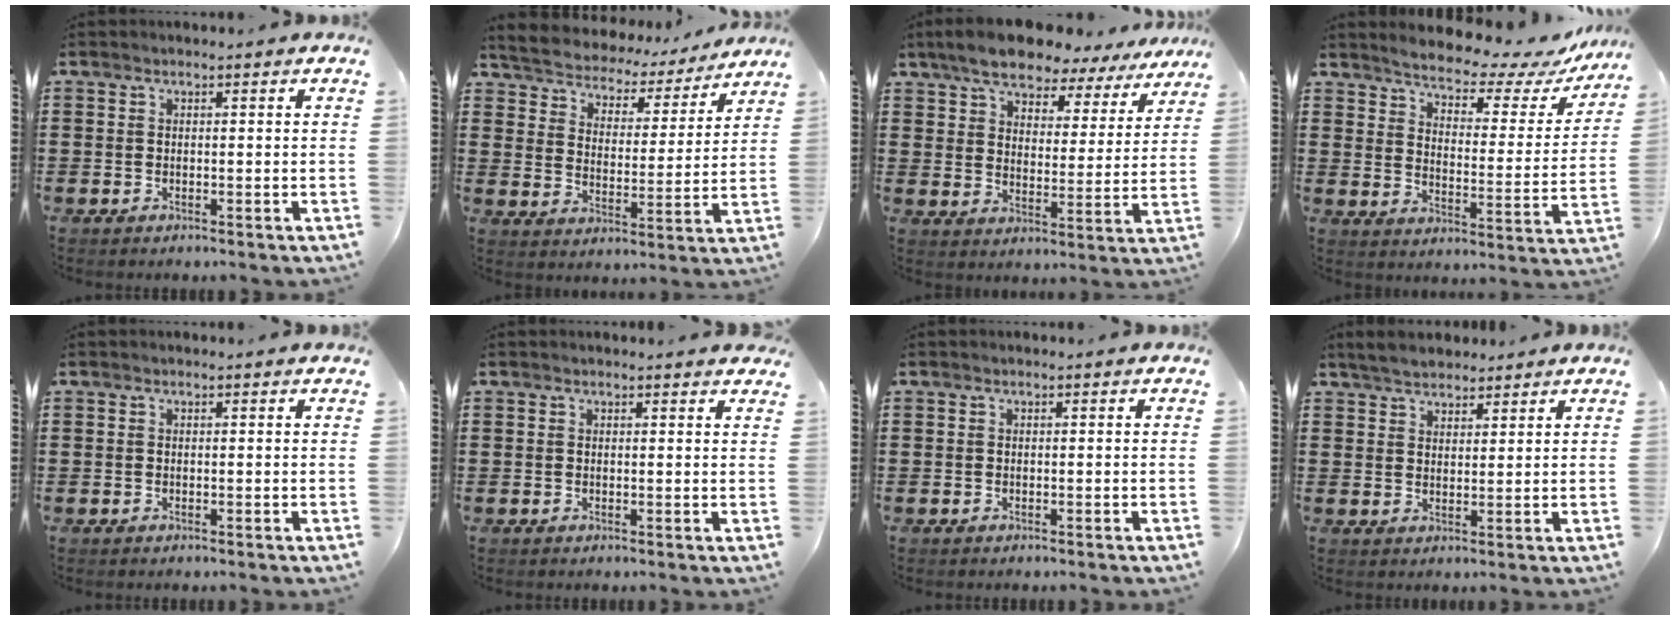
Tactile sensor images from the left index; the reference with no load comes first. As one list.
[{"total": 3.5, "force": [3.4, 0.7, -0.4], "torque": [-0.018, -0.032, 0.050]}, {"total": 7.7, "force": [7.0, 1.9, 2.5], "torque": [-0.083, -0.030, 0.125]}, {"total": 4.9, "force": [4.6, 0.6, 1.5], "torque": [-0.047, -0.036, 0.073]}, {"total": 0.0}, {"total": 1.1, "force": [1.1, 0.1, 0.3], "torque": [0.000, -0.002, 0.020]}, {"total": 0.0}, {"total": 3.6, "force": [3.4, 1.1, 0.5], "torque": [-0.021, -0.001, 0.064]}]